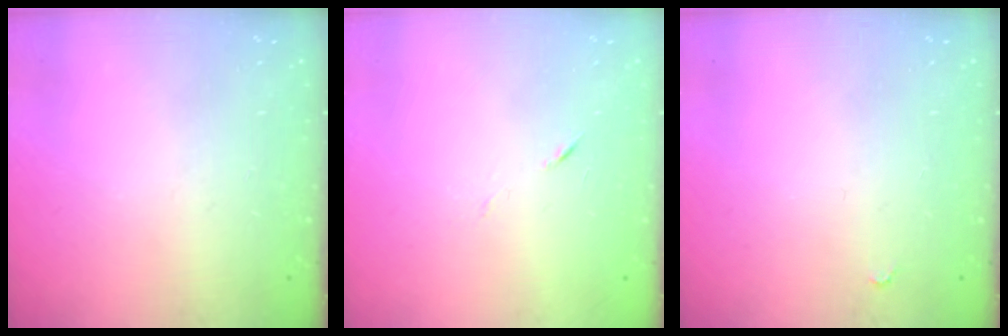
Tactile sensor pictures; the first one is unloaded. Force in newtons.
{"total": 3.7, "press": 3.6, "slide": 0.9}
{"total": 2.8, "press": 2.8, "slide": 0.4}